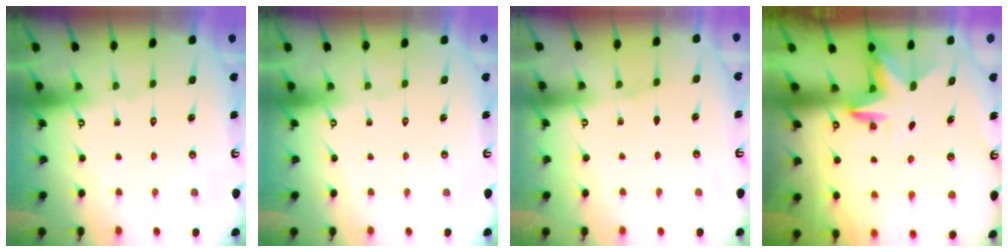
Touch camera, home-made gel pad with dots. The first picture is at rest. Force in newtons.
{"total": 0.0}
{"total": 5.0, "press": 4.4, "slide": 2.5}
{"total": 3.2, "press": 3.2, "slide": 0.1}